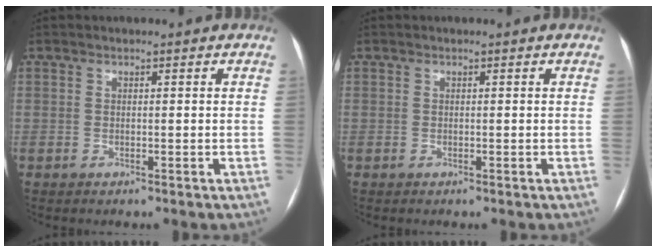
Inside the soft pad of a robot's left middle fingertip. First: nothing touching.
{"total": 0.0}